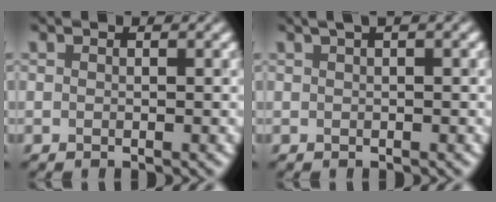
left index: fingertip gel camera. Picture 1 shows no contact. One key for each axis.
{"total": 2.6, "fx": 1.2, "fy": 0.7, "fz": 2.2, "tx": -0.027, "ty": 0.008, "tz": 0.006}